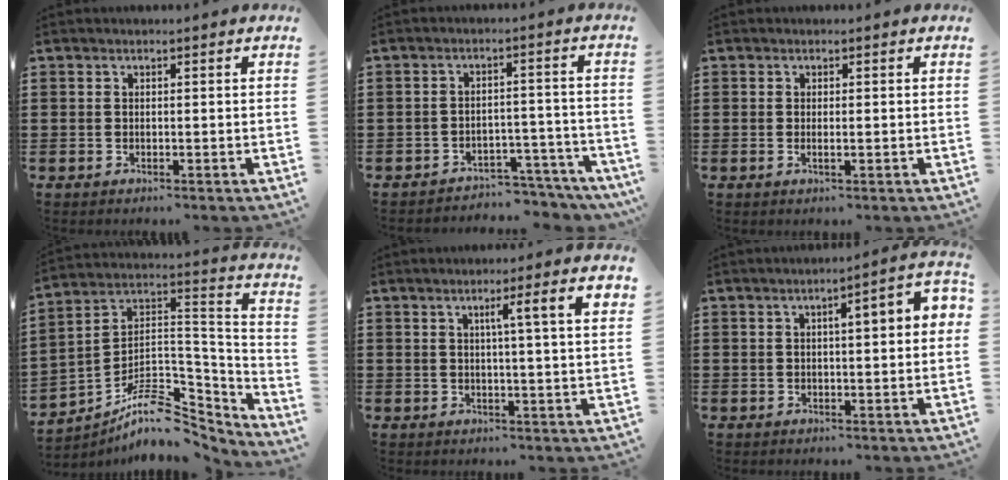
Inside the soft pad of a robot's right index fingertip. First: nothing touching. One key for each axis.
{"total": 3.7, "fx": -3.6, "fy": 0.8, "fz": 0.6, "tx": -0.013, "ty": 0.009, "tz": -0.074}
{"total": 1.0, "fx": -0.1, "fy": 0.2, "fz": 1.0, "tx": -0.017, "ty": 0.000, "tz": -0.002}
{"total": 9.8, "fx": -6.7, "fy": 4.9, "fz": 5.3, "tx": -0.099, "ty": 0.010, "tz": -0.122}
{"total": 5.4, "fx": 1.7, "fy": -0.3, "fz": 5.1, "tx": -0.093, "ty": -0.007, "tz": 0.021}
{"total": 4.0, "fx": 0.6, "fy": 0.5, "fz": 3.9, "tx": -0.055, "ty": -0.004, "tz": 0.003}